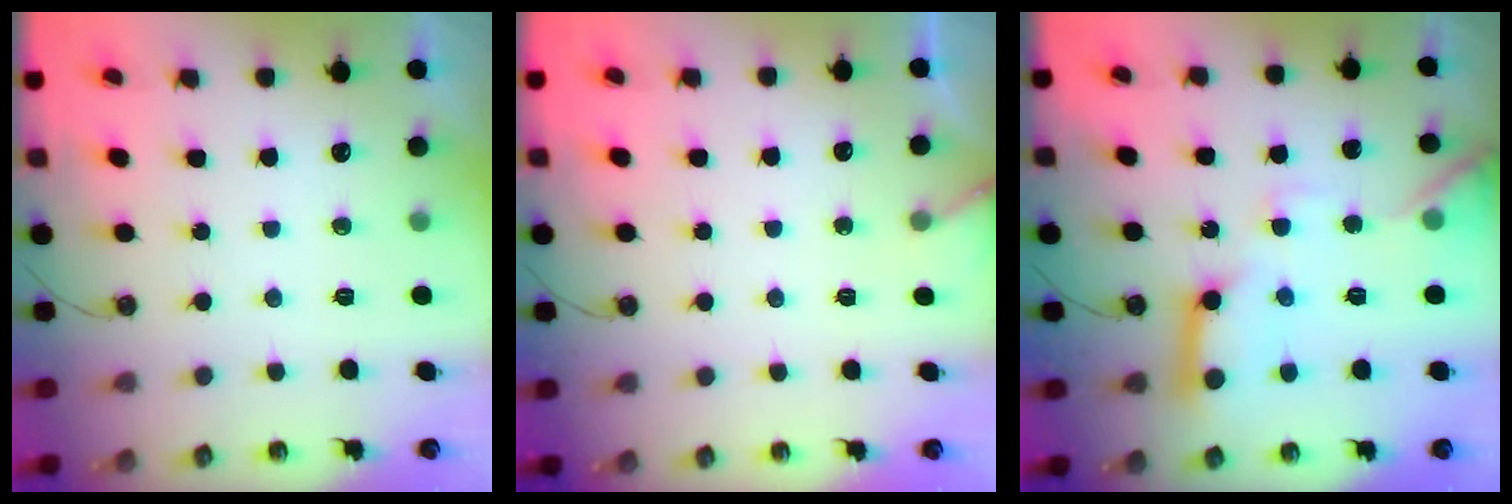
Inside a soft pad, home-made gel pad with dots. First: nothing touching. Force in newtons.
{"total": 4.2, "press": 4.2, "slide": 0.3}
{"total": 15.4, "press": 15.3, "slide": 1.8}